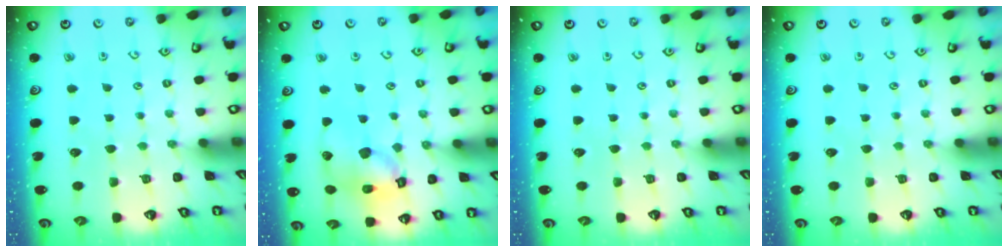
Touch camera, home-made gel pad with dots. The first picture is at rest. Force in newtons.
{"total": 14.3, "press": 14.2, "slide": 2.0}
{"total": 0.0}
{"total": 0.0}